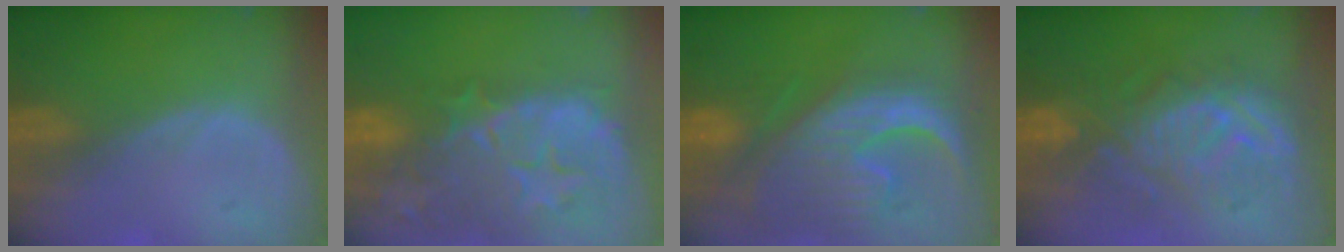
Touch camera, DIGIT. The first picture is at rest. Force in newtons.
{"total": 14.7, "press": 11.8, "slide": 8.8}
{"total": 13.5, "press": 11.6, "slide": 6.9}
{"total": 10.0, "press": 9.8, "slide": 1.4}